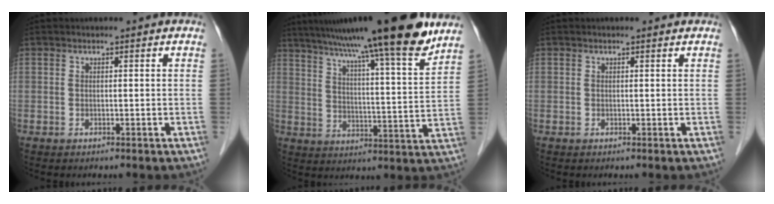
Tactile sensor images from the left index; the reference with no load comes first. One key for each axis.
{"total": 21.0, "fx": 16.7, "fy": -0.1, "fz": 12.7, "tx": -0.201, "ty": 0.003, "tz": 0.241}
{"total": 0.5, "fx": 0.5, "fy": 0.1, "fz": 0.1, "tx": -0.010, "ty": 0.001, "tz": 0.005}